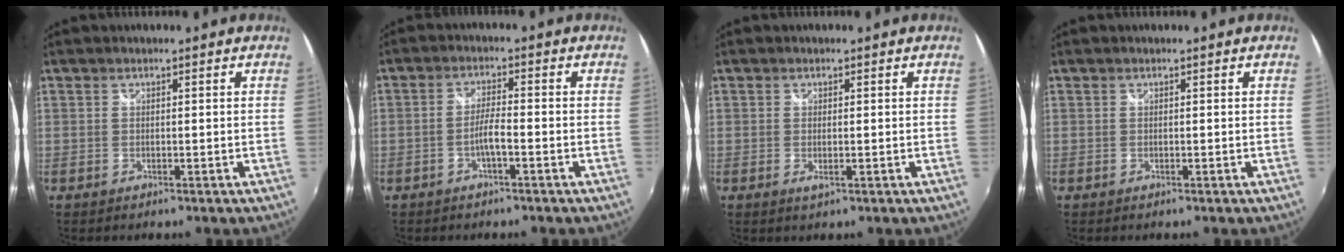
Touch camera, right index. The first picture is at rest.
{"total": 3.0, "force": [-1.5, 0.2, 2.6], "torque": [-0.055, 0.004, -0.028]}
{"total": 1.5, "force": [-0.3, 0.3, 1.5], "torque": [-0.029, -0.004, -0.005]}
{"total": 0.0}